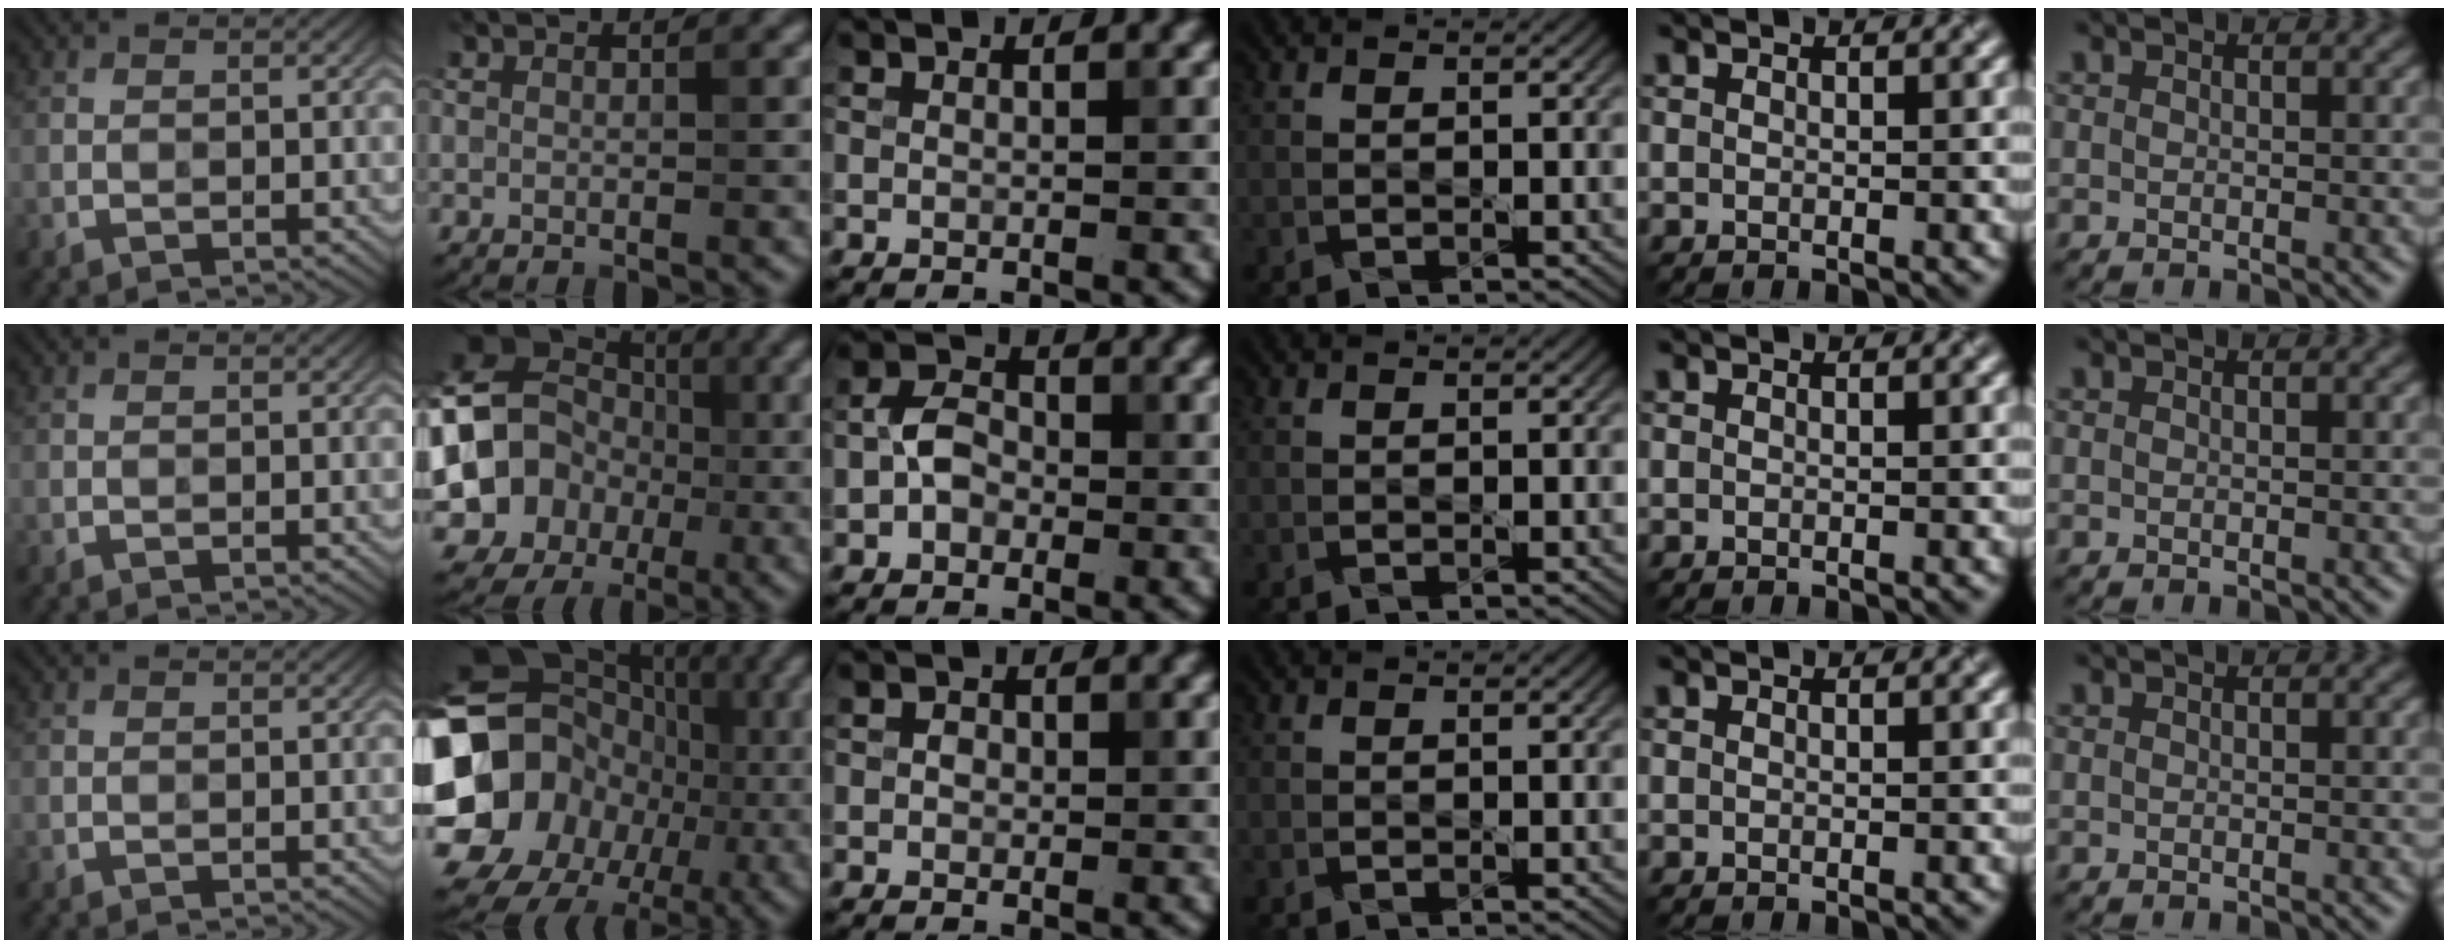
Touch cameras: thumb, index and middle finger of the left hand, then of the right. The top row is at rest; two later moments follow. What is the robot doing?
{"motion": "dispense", "object": "soap dispenser"}